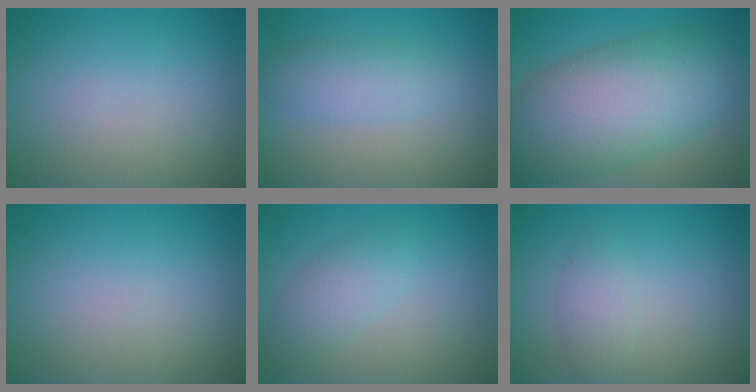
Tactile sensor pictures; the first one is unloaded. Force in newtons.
{"total": 2.9, "press": 2.9, "slide": 0.1}
{"total": 11.6, "press": 11.6, "slide": 0.4}
{"total": 0.0}
{"total": 2.7, "press": 2.7, "slide": 0.1}
{"total": 1.8, "press": 1.8, "slide": 0.2}